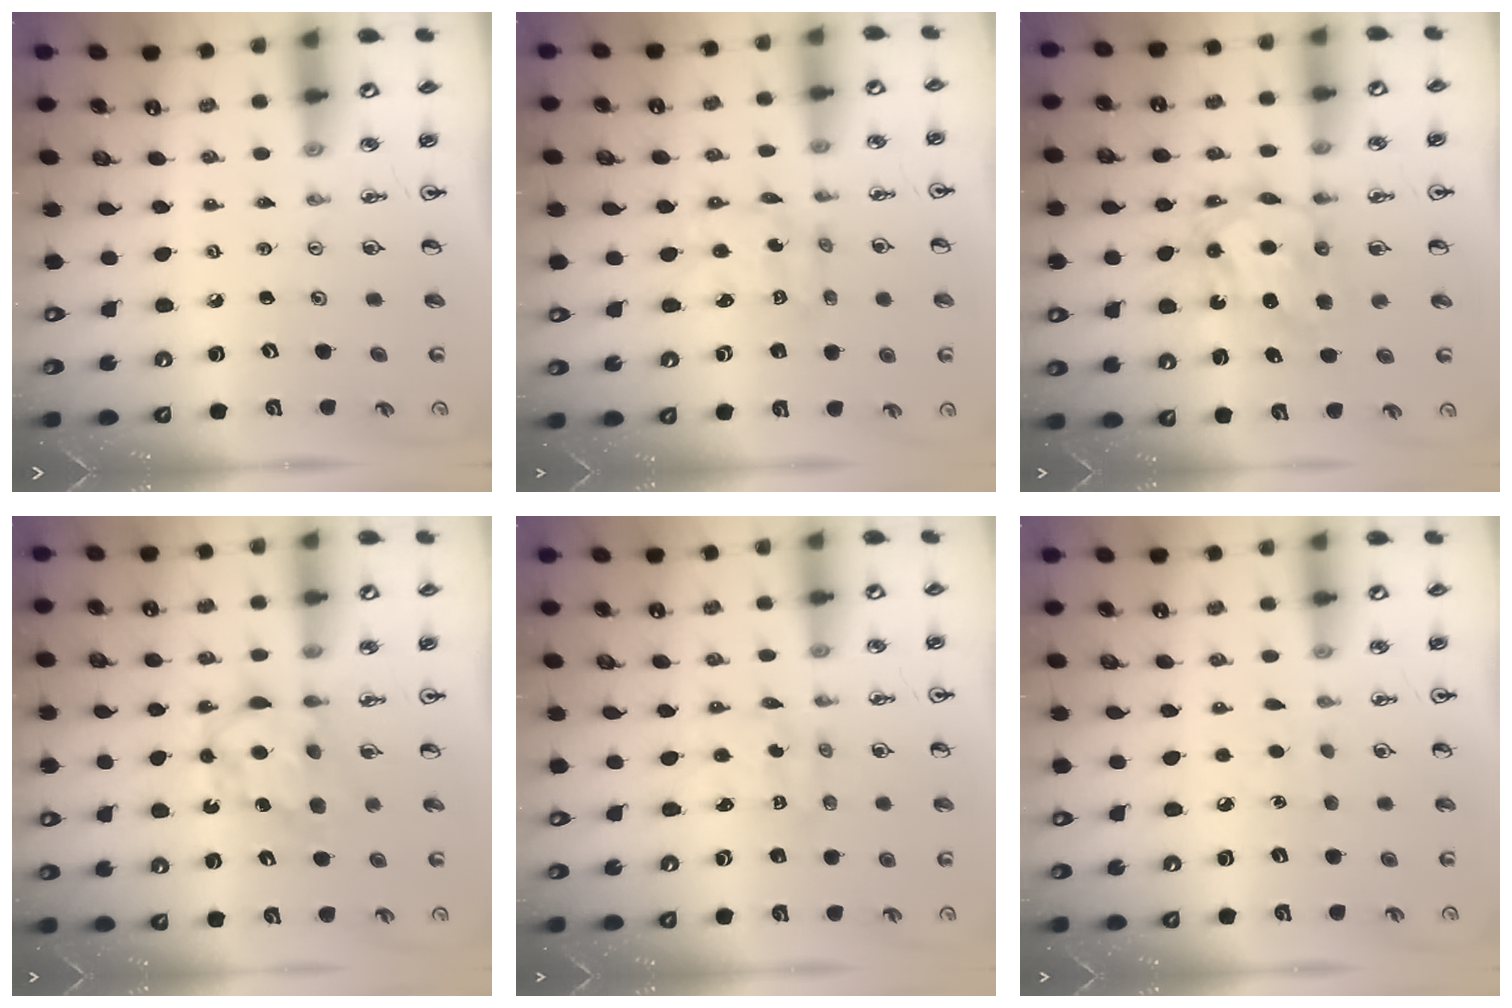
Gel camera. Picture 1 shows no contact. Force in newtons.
{"total": 5.5, "press": 5.5, "slide": 0.2}
{"total": 7.7, "press": 7.7, "slide": 0.8}
{"total": 6.4, "press": 6.3, "slide": 0.4}
{"total": 2.3, "press": 2.3, "slide": 0.1}
{"total": 5.1, "press": 5.1, "slide": 0.5}